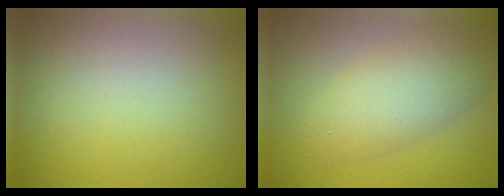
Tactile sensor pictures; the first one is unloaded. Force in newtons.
{"total": 5.0, "press": 5.0, "slide": 0.2}